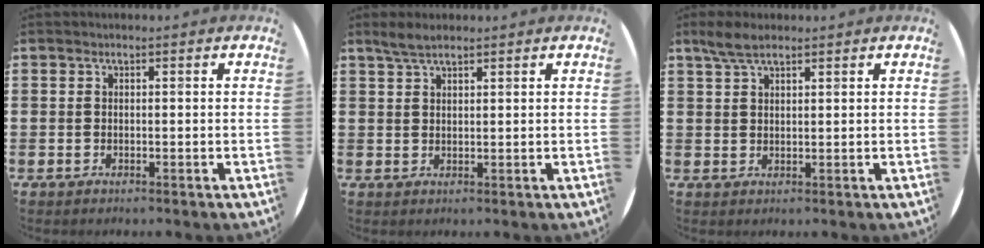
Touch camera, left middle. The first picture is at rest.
{"total": 2.7, "force": [2.2, 0.7, 1.3], "torque": [-0.028, 0.006, 0.040]}
{"total": 3.3, "force": [2.5, 0.9, 1.8], "torque": [-0.040, 0.006, 0.047]}